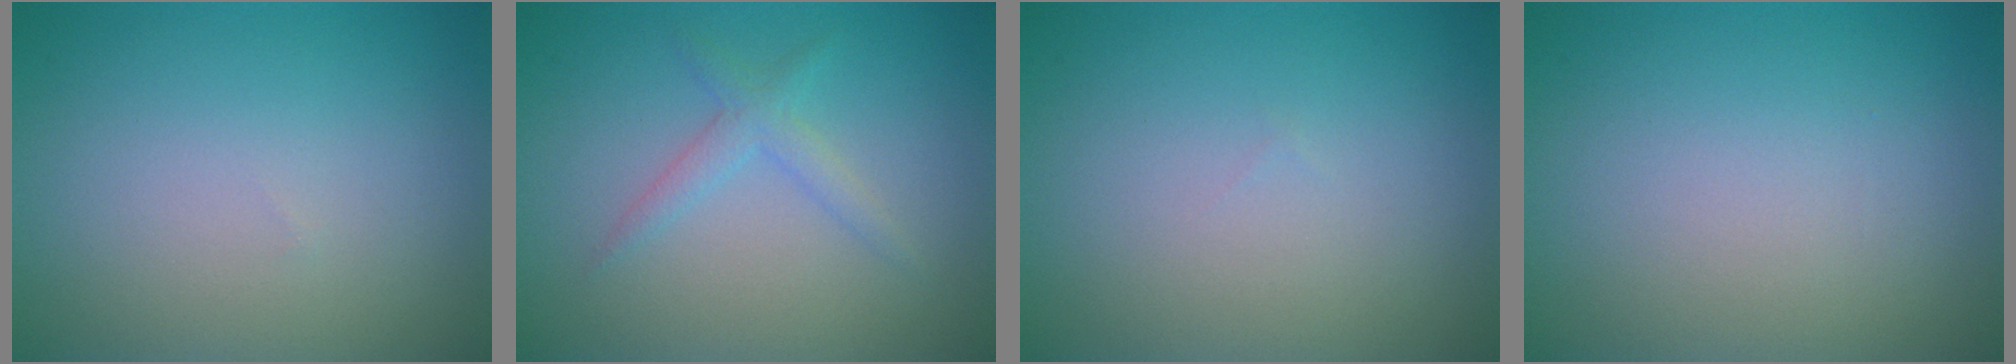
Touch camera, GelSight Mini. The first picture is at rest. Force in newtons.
{"total": 1.7, "press": 1.7, "slide": 0.1}
{"total": 0.0}
{"total": 0.0}